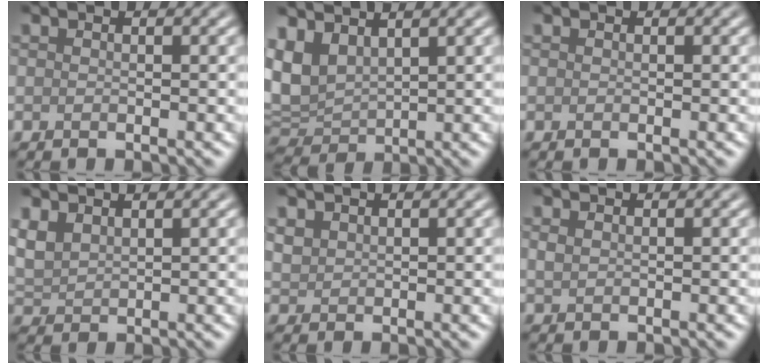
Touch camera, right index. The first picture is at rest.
{"total": 6.2, "force": [2.6, 3.8, 4.2], "torque": [-0.113, 0.004, 0.053]}
{"total": 0.0}
{"total": 2.7, "force": [1.7, 1.5, 1.6], "torque": [-0.043, 0.005, 0.039]}
{"total": 1.5, "force": [1.1, 0.9, 0.4], "torque": [-0.014, 0.000, 0.025]}
{"total": 0.7, "force": [0.5, 0.3, 0.5], "torque": [-0.014, 0.000, 0.012]}